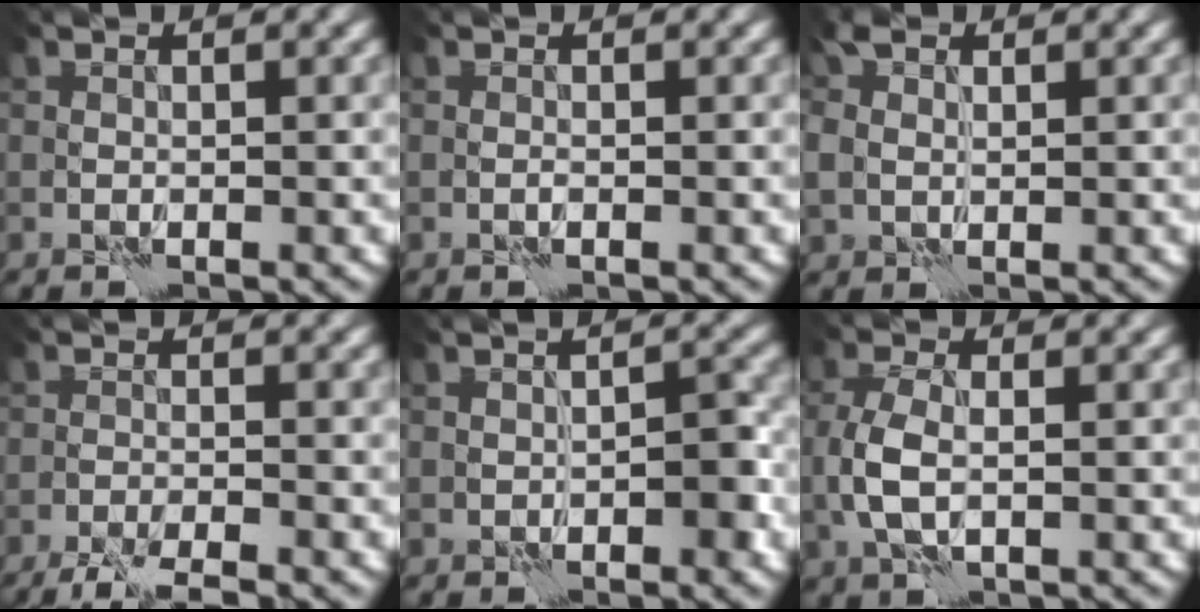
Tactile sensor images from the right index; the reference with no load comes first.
{"total": 0.0}
{"total": 3.2, "force": [1.4, 2.4, 1.7], "torque": [-0.050, 0.009, 0.023]}
{"total": 4.8, "force": [-4.1, 0.5, 2.3], "torque": [-0.046, -0.020, -0.071]}
{"total": 1.8, "force": [-0.6, 0.8, 1.5], "torque": [-0.015, 0.005, -0.006]}
{"total": 3.5, "force": [-0.2, 1.8, 2.9], "torque": [-0.073, -0.002, -0.005]}